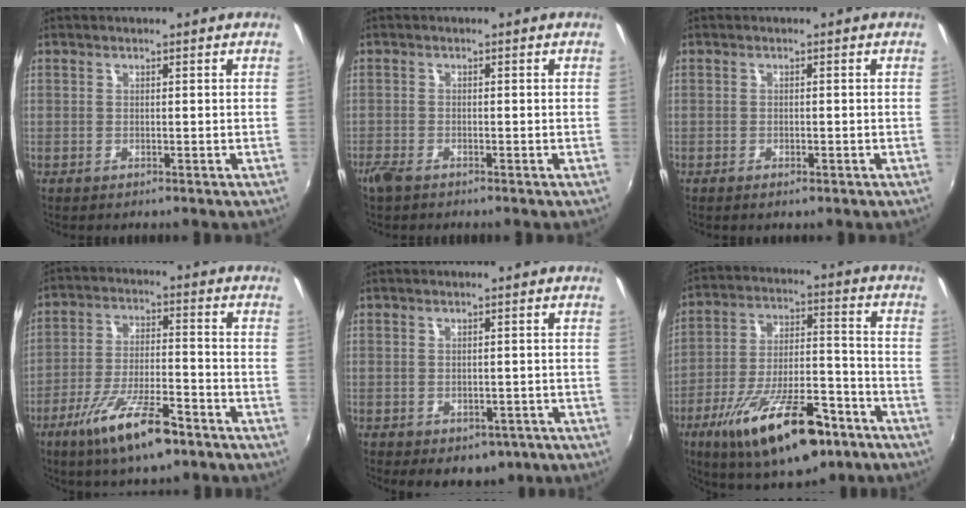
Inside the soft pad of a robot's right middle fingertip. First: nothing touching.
{"total": 2.6, "force": [-2.1, 0.9, 1.3], "torque": [-0.034, -0.008, -0.043]}
{"total": 1.6, "force": [-1.0, 0.8, 1.0], "torque": [-0.017, -0.004, -0.018]}
{"total": 13.6, "force": [-8.6, 3.5, 10.0], "torque": [-0.203, -0.023, -0.151]}
{"total": 6.2, "force": [-3.3, 4.2, 3.3], "torque": [-0.060, -0.020, -0.034]}
{"total": 22.5, "force": [-13.4, 8.3, 16.0], "torque": [-0.277, -0.022, -0.205]}